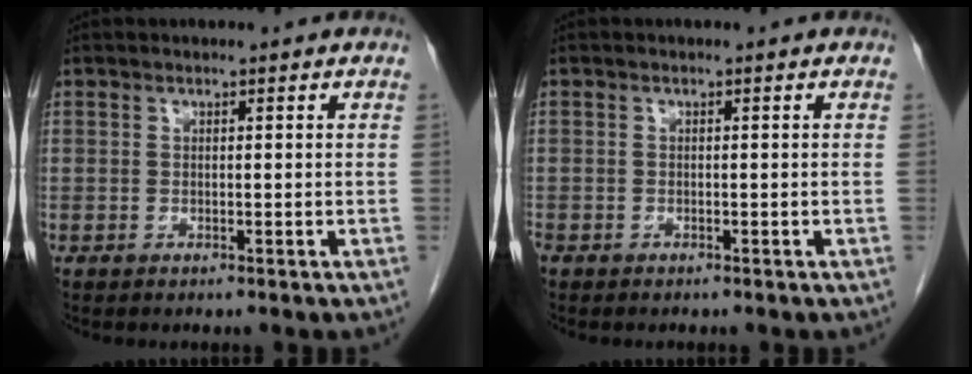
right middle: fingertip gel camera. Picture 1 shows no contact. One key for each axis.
{"total": 1.0, "fx": -0.7, "fy": 0.6, "fz": 0.3, "tx": -0.010, "ty": -0.002, "tz": -0.012}